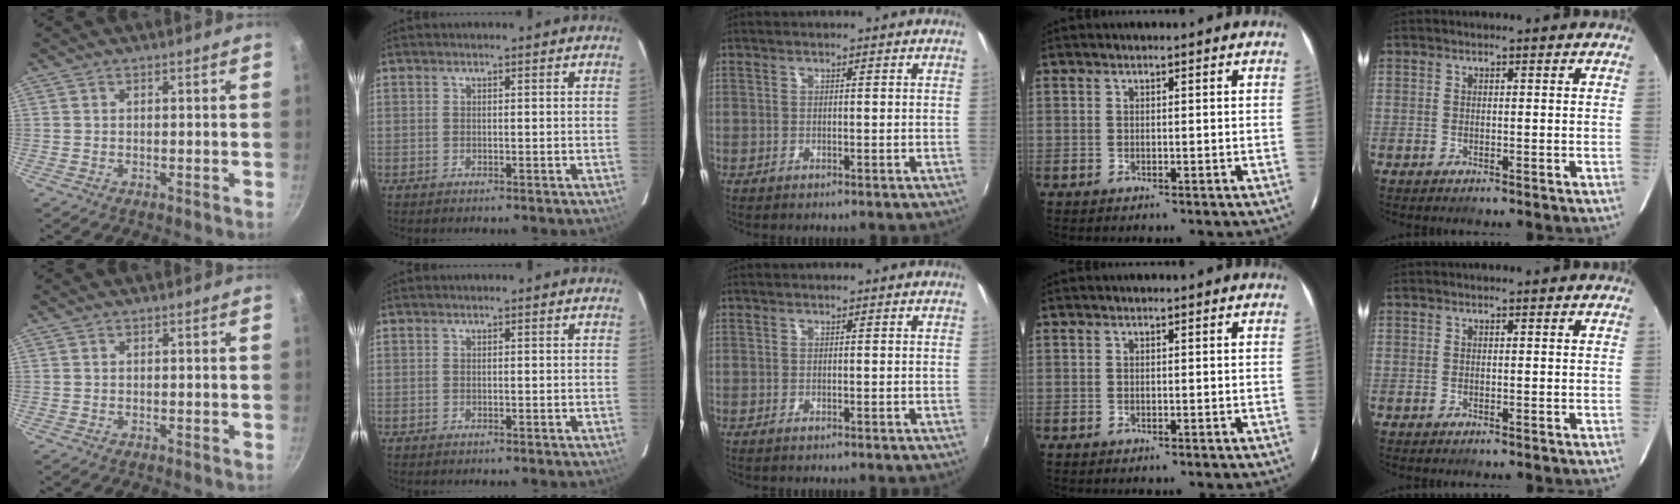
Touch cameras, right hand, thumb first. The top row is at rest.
{}